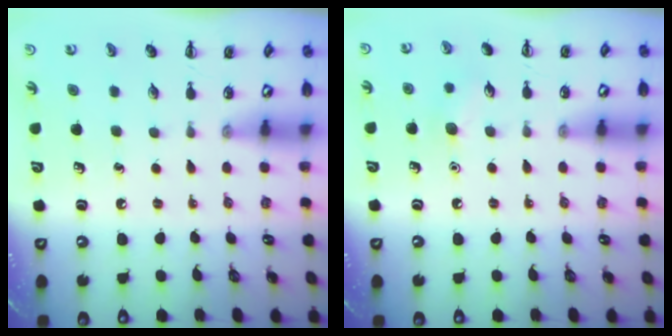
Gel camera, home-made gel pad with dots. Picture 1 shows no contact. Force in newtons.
{"total": 5.8, "press": 5.7, "slide": 1.3}